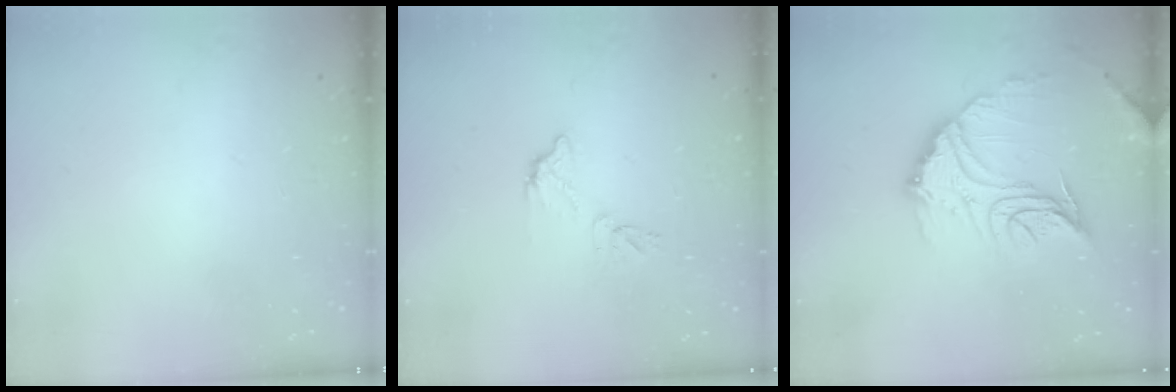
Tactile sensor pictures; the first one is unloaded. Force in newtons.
{"total": 7.4, "press": 7.4, "slide": 0.3}
{"total": 18.2, "press": 18.1, "slide": 1.8}